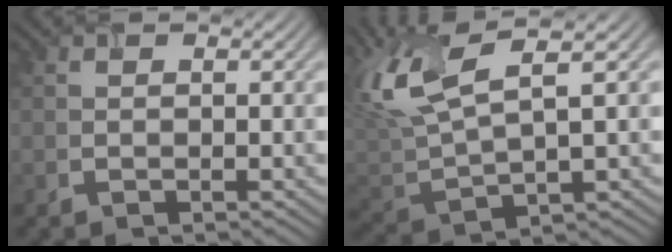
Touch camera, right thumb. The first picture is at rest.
{"total": 10.6, "force": [4.5, 3.4, 9.0], "torque": [-0.222, 0.022, 0.087]}